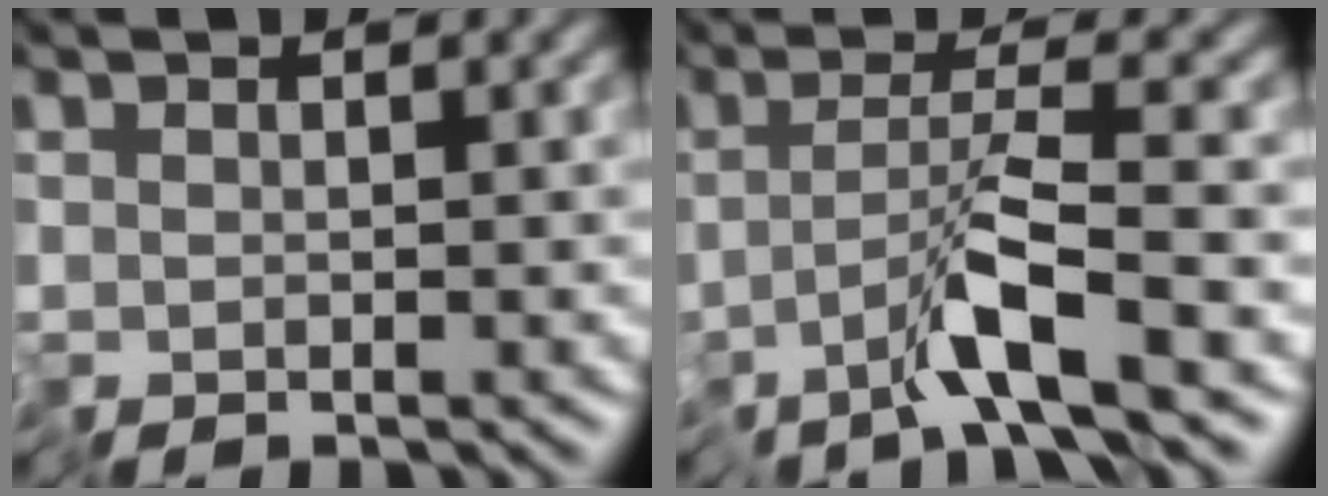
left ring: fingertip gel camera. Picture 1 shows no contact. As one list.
[{"total": 4.9, "force": [-2.5, 0.1, 4.3], "torque": [-0.081, 0.000, -0.054]}]